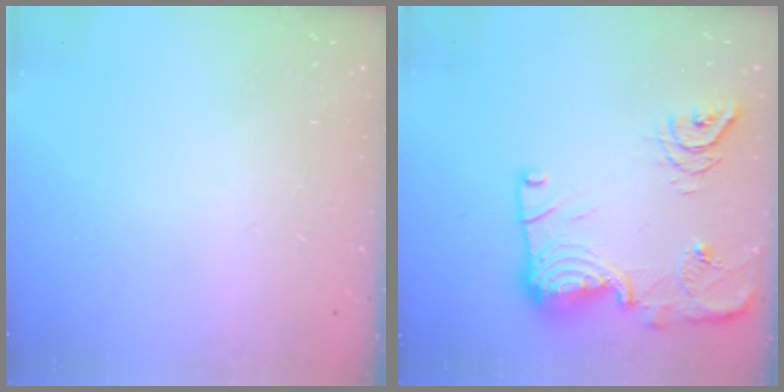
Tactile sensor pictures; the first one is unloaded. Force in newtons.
{"total": 18.6, "press": 18.6, "slide": 1.1}